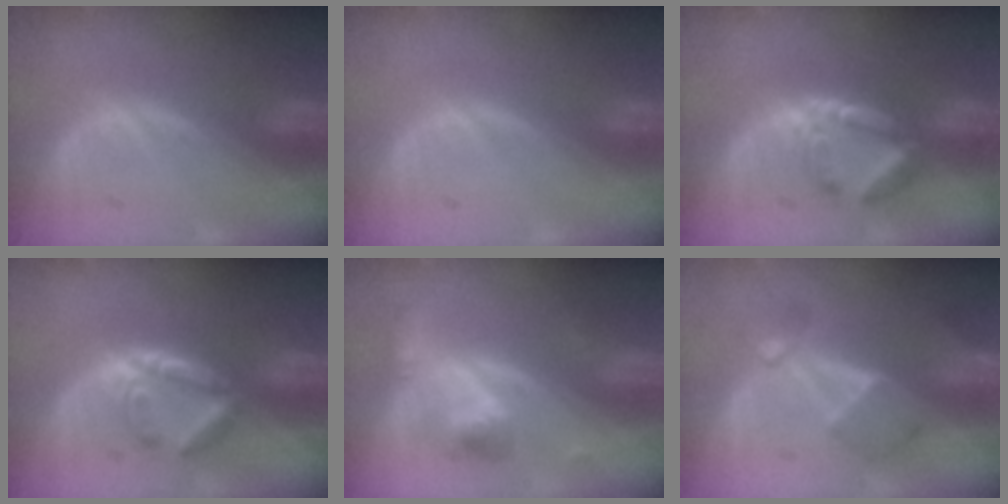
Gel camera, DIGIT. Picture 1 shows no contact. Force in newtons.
{"total": 0.0}
{"total": 5.9, "press": 5.6, "slide": 1.8}
{"total": 5.0, "press": 5.0, "slide": 0.8}
{"total": 5.3, "press": 5.0, "slide": 1.6}
{"total": 5.5, "press": 5.4, "slide": 1.2}